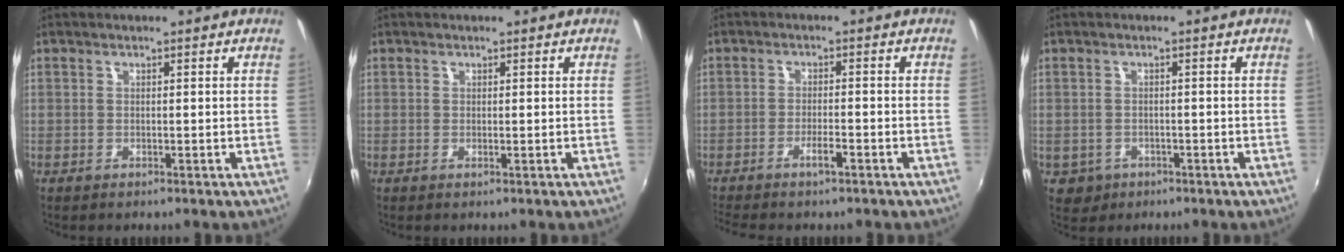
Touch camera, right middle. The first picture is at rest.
{"total": 0.0}
{"total": 3.7, "force": [-2.8, 0.2, 2.4], "torque": [-0.058, 0.001, -0.052]}
{"total": 3.9, "force": [-1.3, 3.5, 1.3], "torque": [-0.037, -0.002, -0.010]}